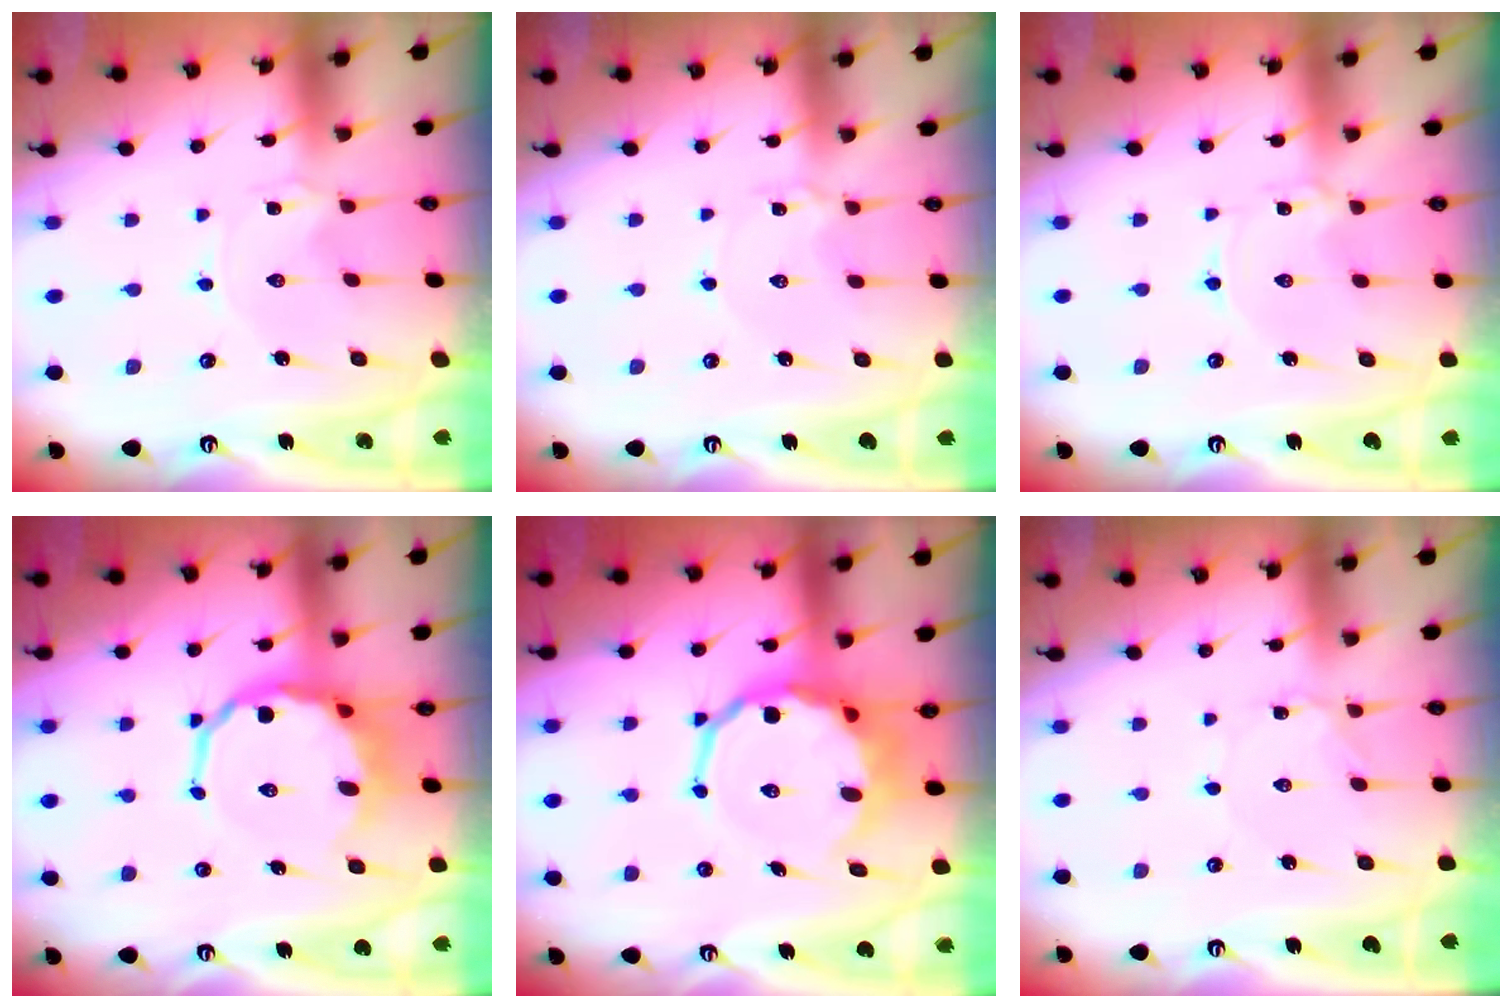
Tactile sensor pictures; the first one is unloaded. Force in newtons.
{"total": 2.9, "press": 2.9, "slide": 0.4}
{"total": 1.0, "press": 1.0, "slide": 0.2}
{"total": 10.8, "press": 10.3, "slide": 3.1}
{"total": 12.0, "press": 11.6, "slide": 3.2}
{"total": 1.4, "press": 1.3, "slide": 0.1}